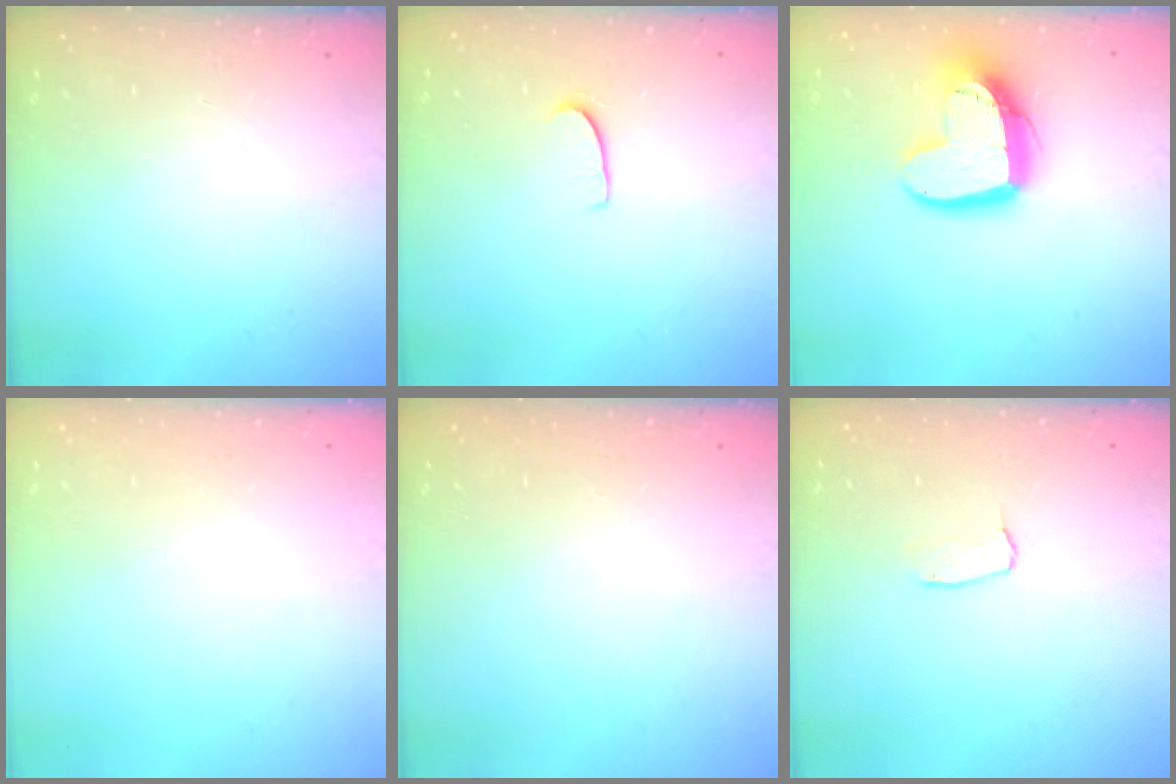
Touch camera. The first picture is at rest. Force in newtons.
{"total": 5.1, "press": 5.1, "slide": 0.4}
{"total": 15.8, "press": 15.8, "slide": 1.3}
{"total": 0.0}
{"total": 0.0}
{"total": 2.9, "press": 2.9, "slide": 0.2}